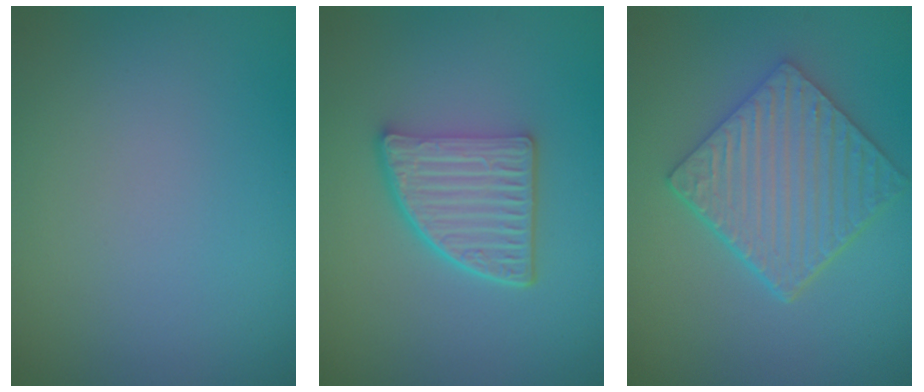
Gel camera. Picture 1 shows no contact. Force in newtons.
{"total": 5.0, "press": 3.8, "slide": 3.3}
{"total": 5.4, "press": 4.5, "slide": 3.1}